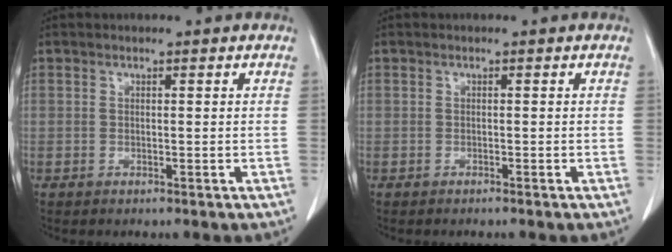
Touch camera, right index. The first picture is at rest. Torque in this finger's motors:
{"motor_torque": [0.02, -0.04, -0.12, -0.04]}